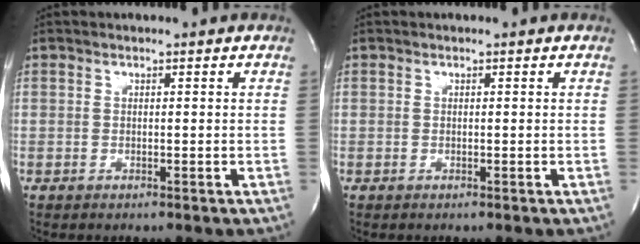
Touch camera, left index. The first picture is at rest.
{"total": 0.0}